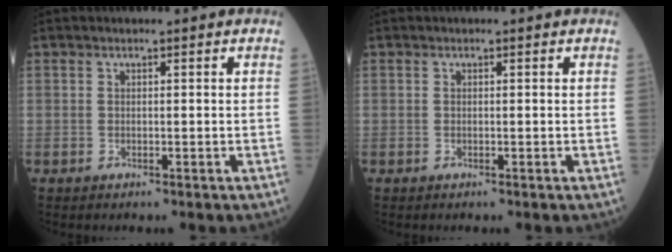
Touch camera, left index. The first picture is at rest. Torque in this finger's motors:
{"motor_torque": [0.06, -0.04, 0.00, -0.04]}